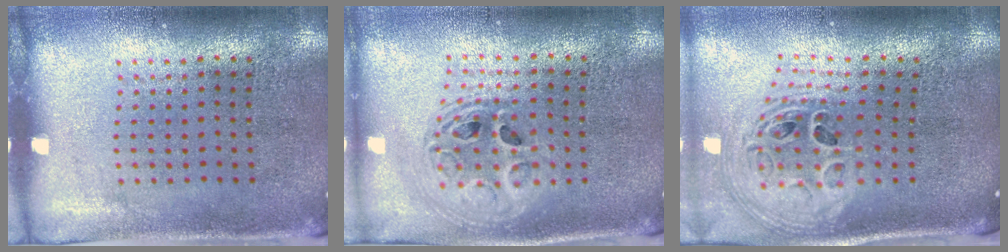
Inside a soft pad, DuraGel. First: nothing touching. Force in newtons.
{"total": 1.9, "press": 1.6, "slide": 1.1}
{"total": 2.2, "press": 1.6, "slide": 1.5}